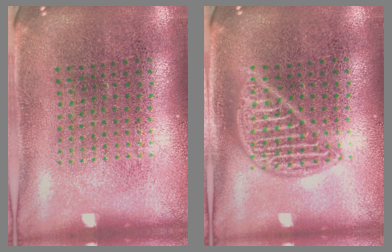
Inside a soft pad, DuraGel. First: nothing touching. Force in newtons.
{"total": 2.2, "press": 2.1, "slide": 0.3}